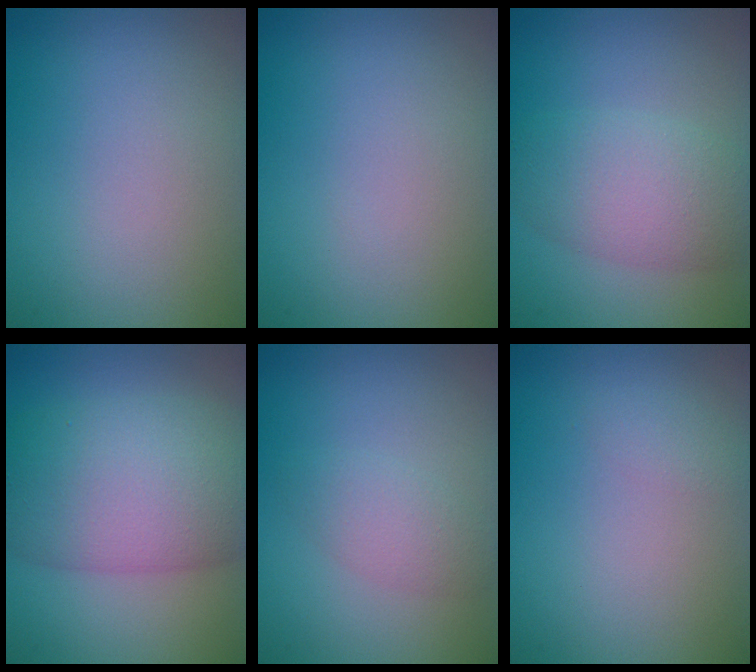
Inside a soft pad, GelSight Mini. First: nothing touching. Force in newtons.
{"total": 0.0}
{"total": 4.9, "press": 4.8, "slide": 0.2}
{"total": 9.6, "press": 9.6, "slide": 0.3}
{"total": 2.0, "press": 2.0, "slide": 0.1}
{"total": 0.8, "press": 0.8, "slide": 0.0}